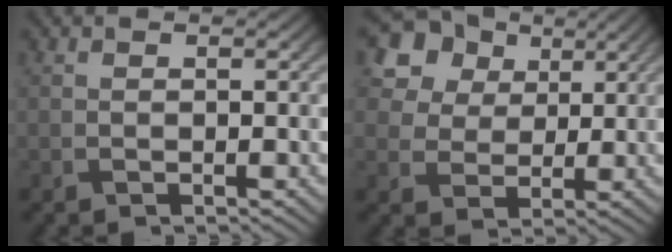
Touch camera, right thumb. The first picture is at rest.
{"total": 10.6, "force": [5.2, 8.1, 4.4], "torque": [-0.145, 0.013, 0.106]}